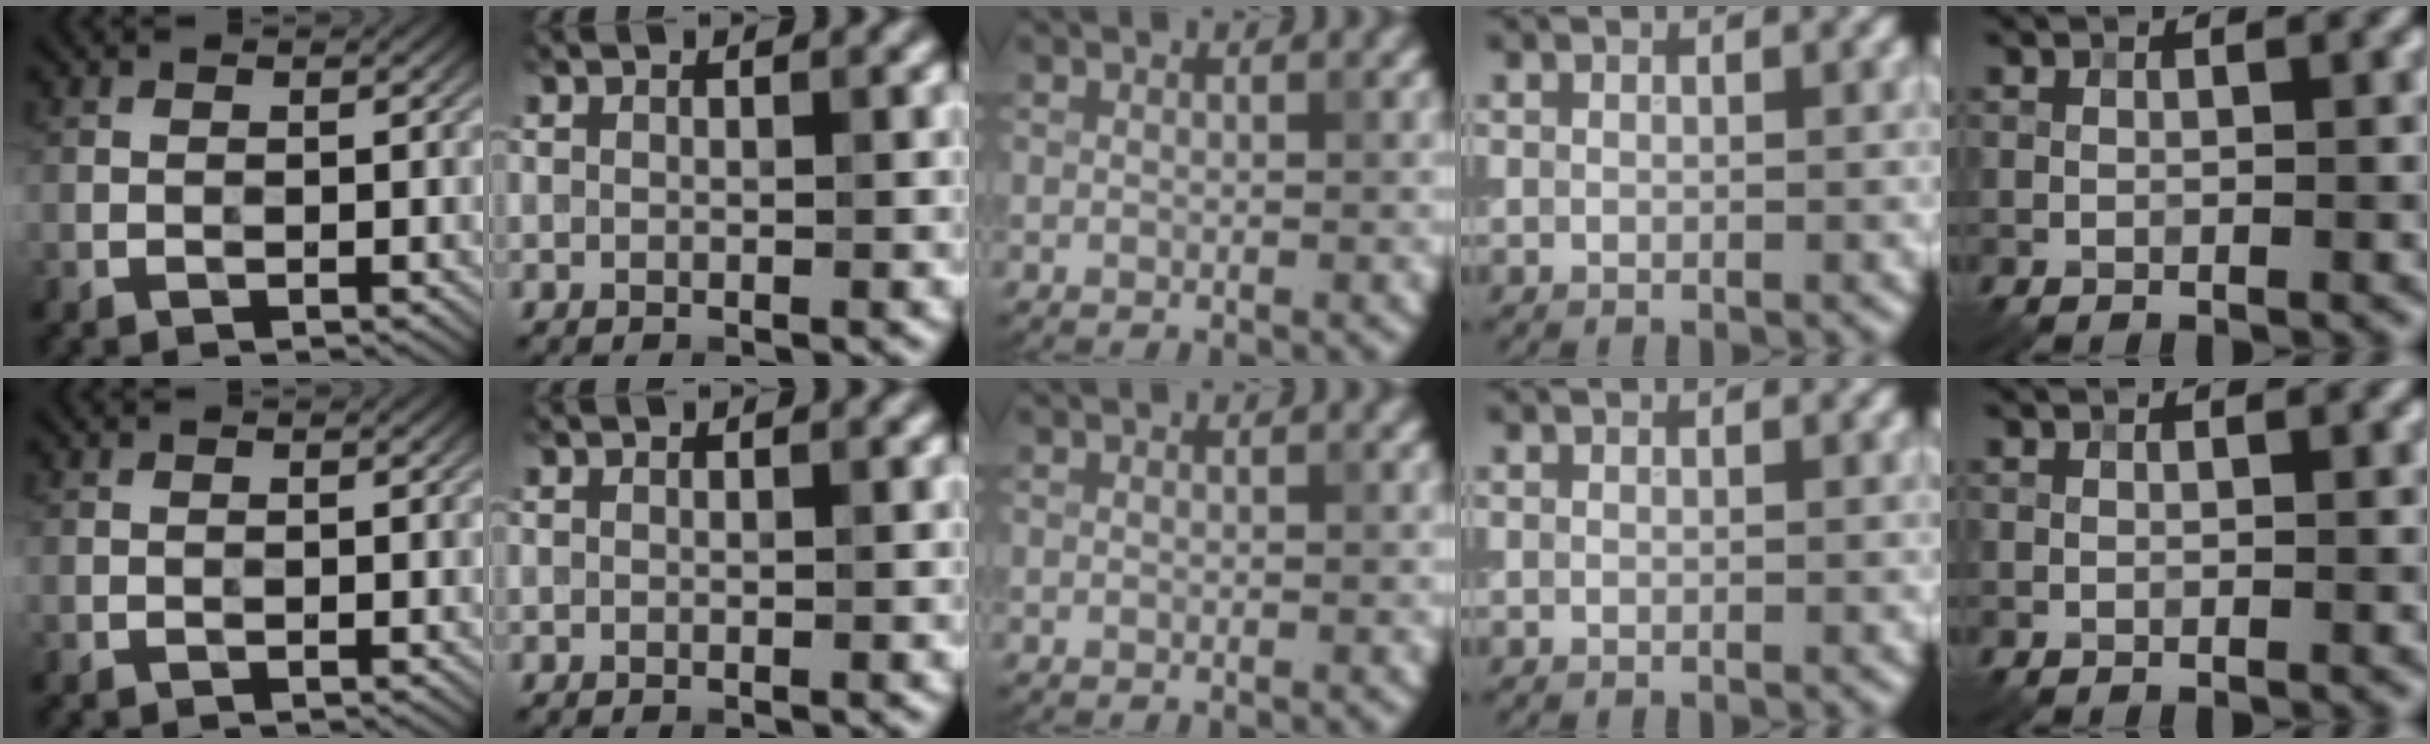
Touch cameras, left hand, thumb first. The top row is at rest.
{}